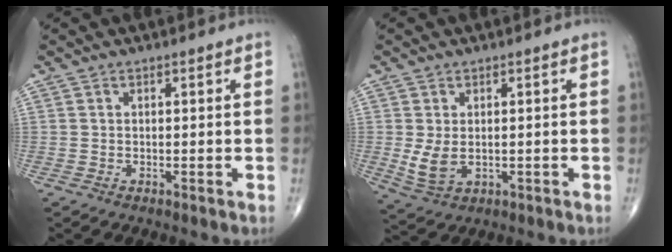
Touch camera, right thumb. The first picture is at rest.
{"total": 4.7, "force": [-0.2, 2.9, 3.6], "torque": [-0.070, -0.008, 0.007]}